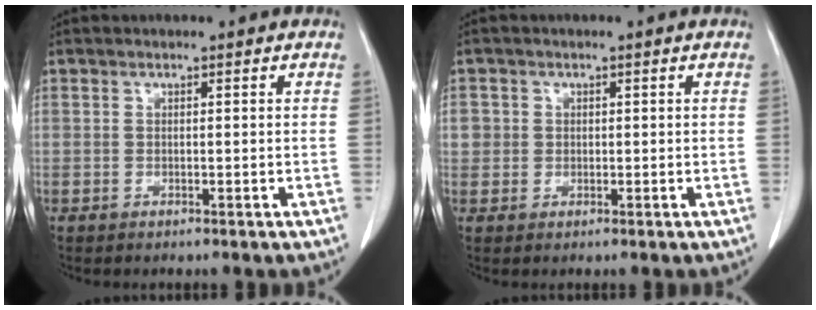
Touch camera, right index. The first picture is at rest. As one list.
[{"total": 2.3, "force": [0.3, 2.3, 0.3], "torque": [0.011, 0.004, 0.005]}]